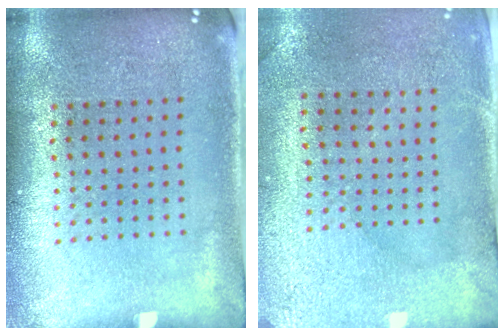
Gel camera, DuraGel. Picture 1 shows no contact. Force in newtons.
{"total": 3.0, "press": 2.6, "slide": 1.4}